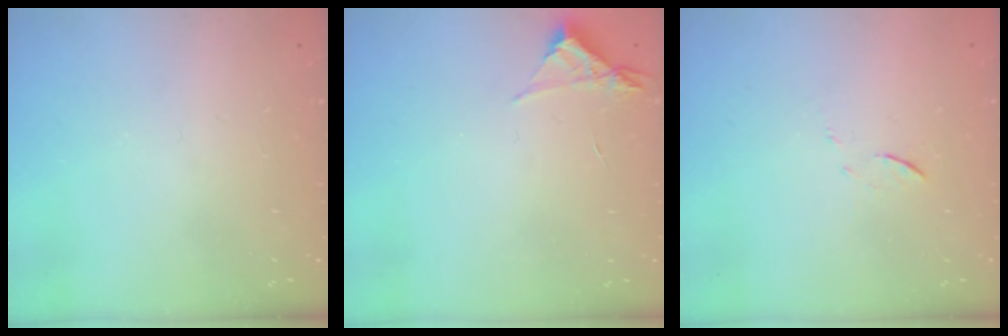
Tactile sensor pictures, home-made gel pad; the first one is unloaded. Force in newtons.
{"total": 3.5, "press": 3.5, "slide": 0.4}
{"total": 5.5, "press": 5.4, "slide": 0.7}